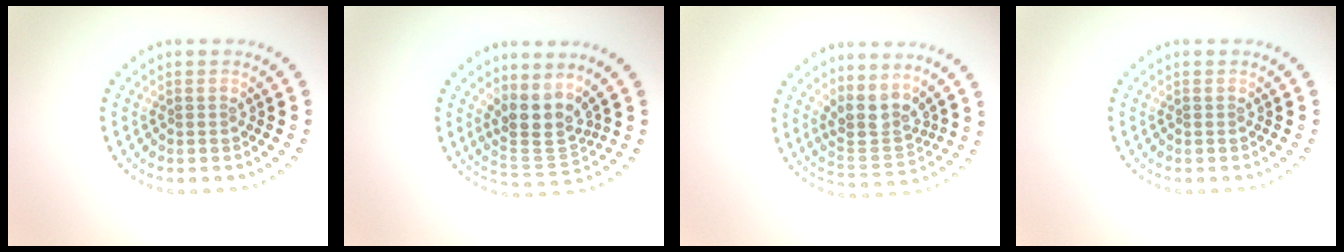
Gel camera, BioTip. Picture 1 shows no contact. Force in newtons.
{"total": 3.6, "press": 2.7, "slide": 2.4}
{"total": 3.3, "press": 2.5, "slide": 2.1}
{"total": 0.0}